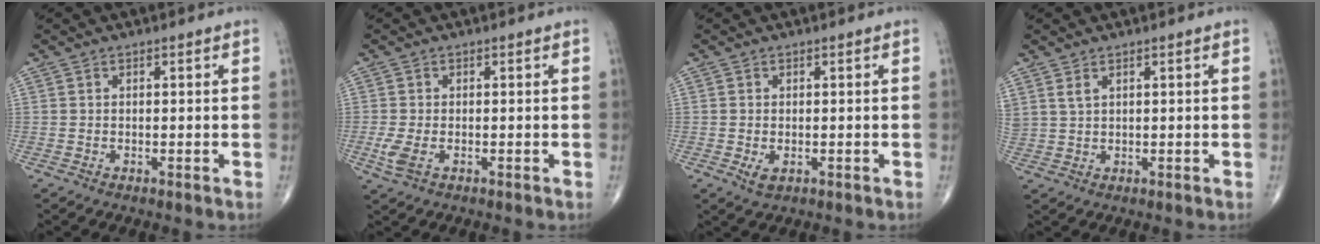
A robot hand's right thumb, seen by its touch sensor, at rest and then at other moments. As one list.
[{"total": 3.2, "force": [-1.0, 1.6, 2.6], "torque": [-0.071, -0.007, -0.021]}, {"total": 2.0, "force": [-0.5, 1.2, 1.6], "torque": [-0.027, -0.003, -0.006]}, {"total": 2.0, "force": [1.3, 0.9, 1.2], "torque": [-0.027, -0.001, 0.034]}]